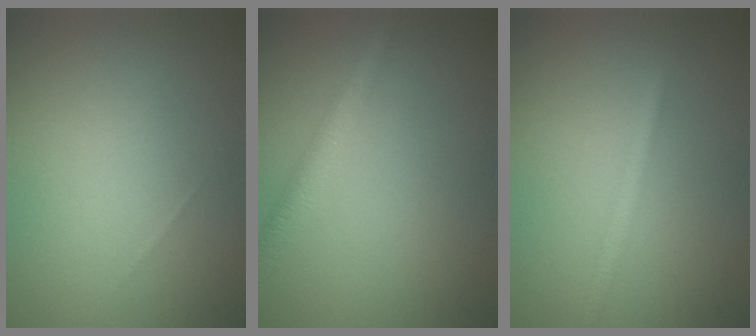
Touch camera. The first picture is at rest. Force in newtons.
{"total": 3.0, "press": 3.0, "slide": 0.1}
{"total": 1.6, "press": 1.6, "slide": 0.0}